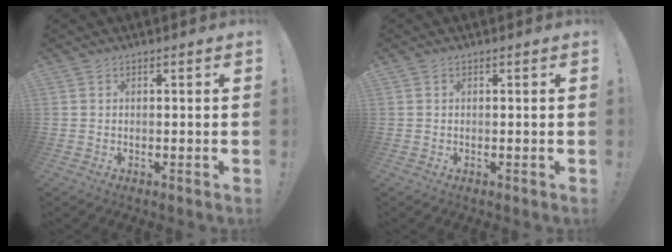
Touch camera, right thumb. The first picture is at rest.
{"total": 0.0}